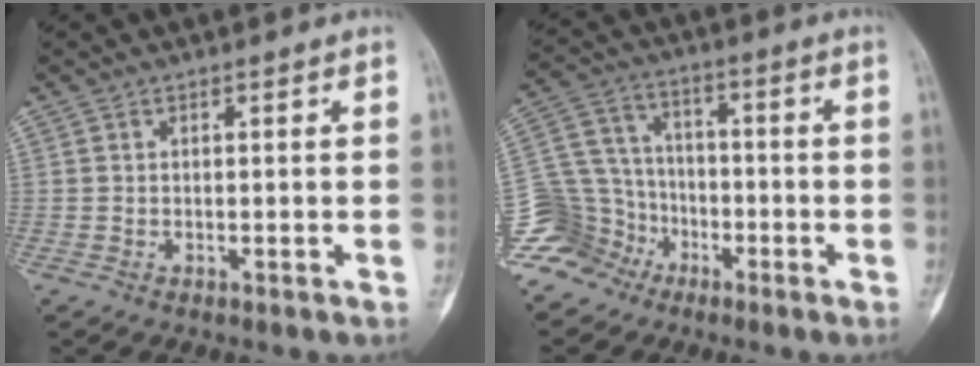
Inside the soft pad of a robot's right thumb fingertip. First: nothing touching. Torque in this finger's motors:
{"motor_torque": [0.08, 0.10, 0.09, -0.05, -0.03]}